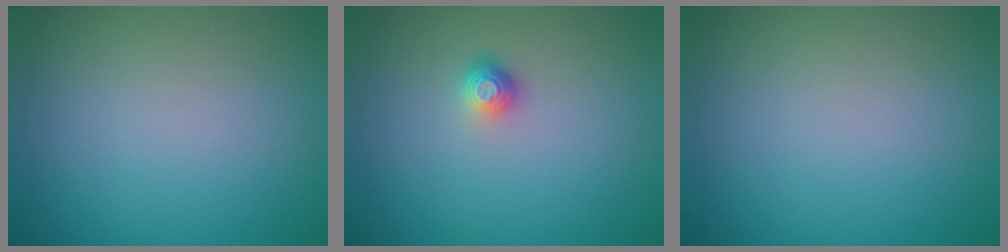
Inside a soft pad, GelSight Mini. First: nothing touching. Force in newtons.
{"total": 1.2, "press": 1.0, "slide": 0.7}
{"total": 0.0}